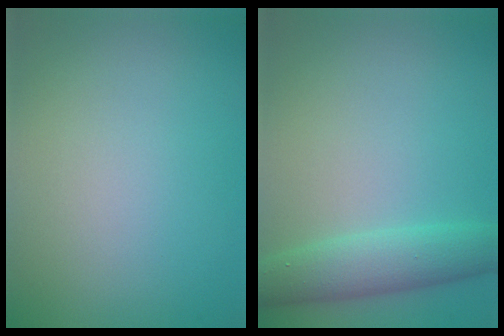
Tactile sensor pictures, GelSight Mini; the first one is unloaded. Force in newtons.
{"total": 4.0, "press": 4.0, "slide": 0.1}